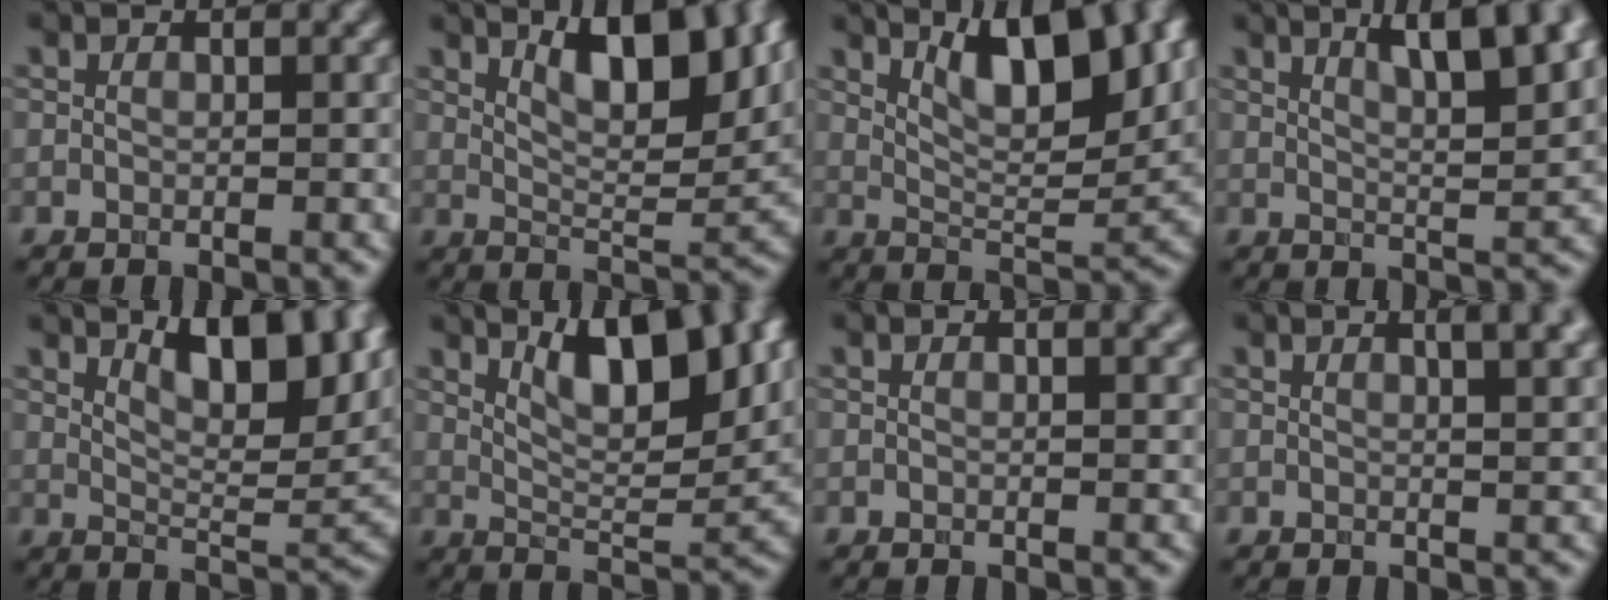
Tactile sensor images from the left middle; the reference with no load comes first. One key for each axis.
{"total": 7.8, "fx": 3.9, "fy": 2.4, "fz": 6.3, "tx": -0.093, "ty": -0.003, "tz": 0.067}
{"total": 8.1, "fx": 4.0, "fy": 2.5, "fz": 6.6, "tx": -0.099, "ty": -0.002, "tz": 0.071}
{"total": 9.2, "fx": 4.8, "fy": 2.7, "fz": 7.4, "tx": -0.081, "ty": 0.025, "tz": 0.061}
{"total": 10.2, "fx": 5.1, "fy": 3.7, "fz": 8.1, "tx": -0.112, "ty": 0.014, "tz": 0.073}
{"total": 8.2, "fx": 4.1, "fy": 2.5, "fz": 6.7, "tx": -0.100, "ty": -0.002, "tz": 0.074}
{"total": 1.4, "fx": 0.8, "fy": 0.5, "fz": 1.0, "tx": -0.005, "ty": 0.003, "tz": 0.009}
{"total": 5.7, "fx": 2.6, "fy": 2.3, "fz": 4.6, "tx": -0.026, "ty": 0.024, "tz": 0.006}